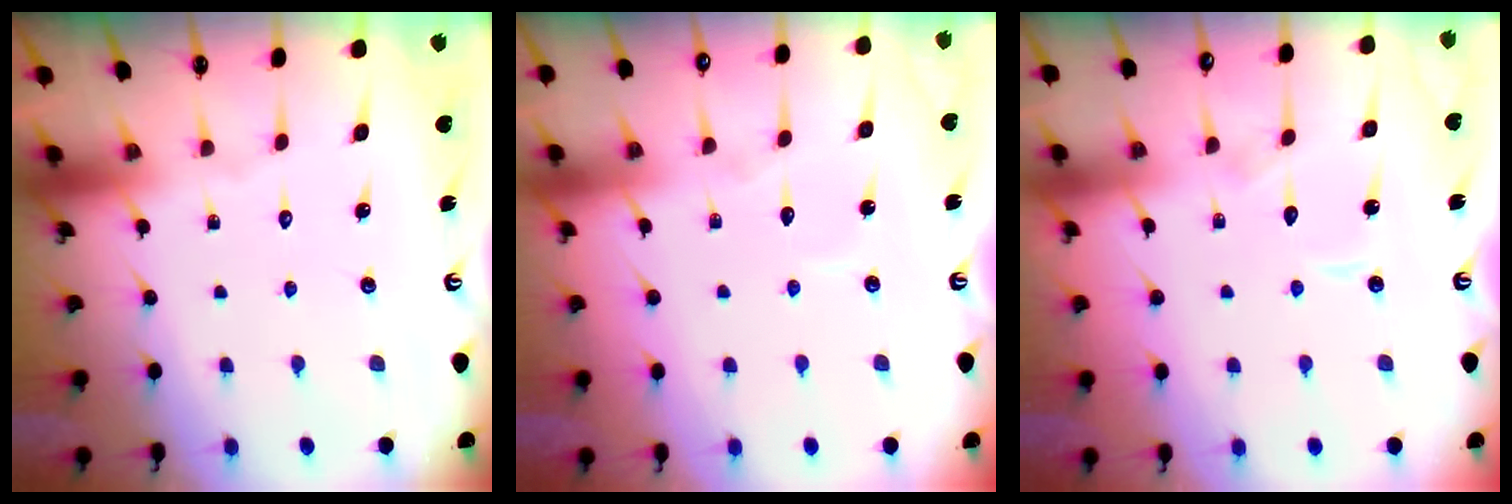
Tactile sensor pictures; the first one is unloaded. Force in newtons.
{"total": 3.5, "press": 3.5, "slide": 0.4}
{"total": 4.0, "press": 4.0, "slide": 0.1}